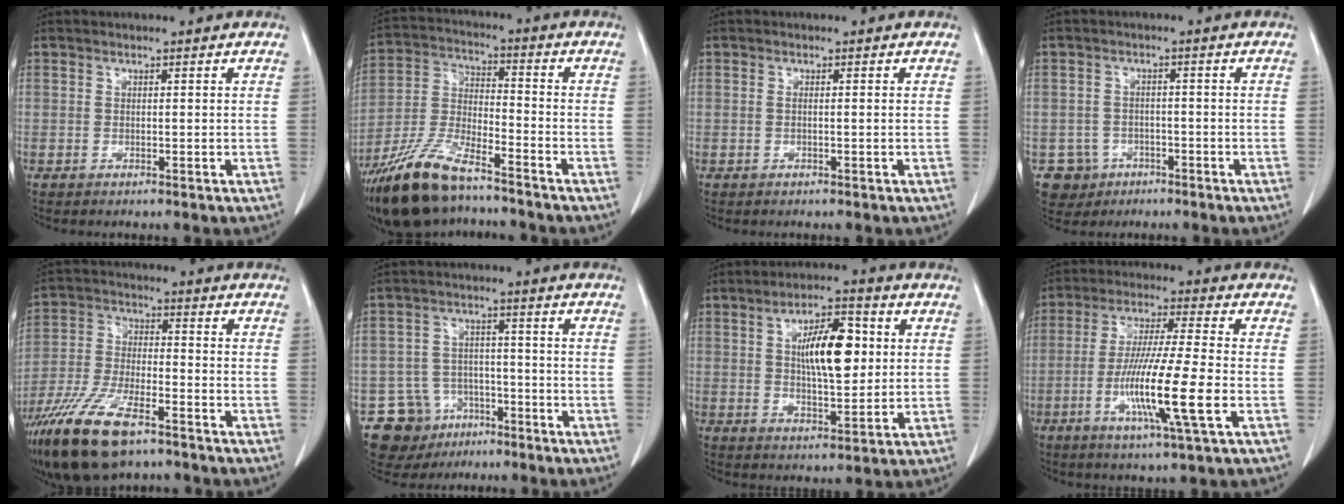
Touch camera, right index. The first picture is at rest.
{"total": 15.1, "force": [-11.6, 3.9, 8.9], "torque": [-0.189, -0.016, -0.216]}
{"total": 0.6, "force": [0.0, 0.1, 0.6], "torque": [-0.012, 0.002, 0.003]}
{"total": 5.0, "force": [-2.5, 4.4, 0.0], "torque": [0.000, 0.011, -0.037]}
{"total": 14.3, "force": [-9.7, 4.2, 9.6], "torque": [-0.201, -0.022, -0.181]}
{"total": 9.6, "force": [-5.7, 7.6, 1.0], "torque": [-0.022, 0.032, -0.081]}
{"total": 10.5, "force": [1.9, 3.5, 9.7], "torque": [-0.163, 0.011, 0.033]}
{"total": 13.1, "force": [-3.6, -0.4, 12.6], "torque": [-0.244, -0.017, -0.070]}